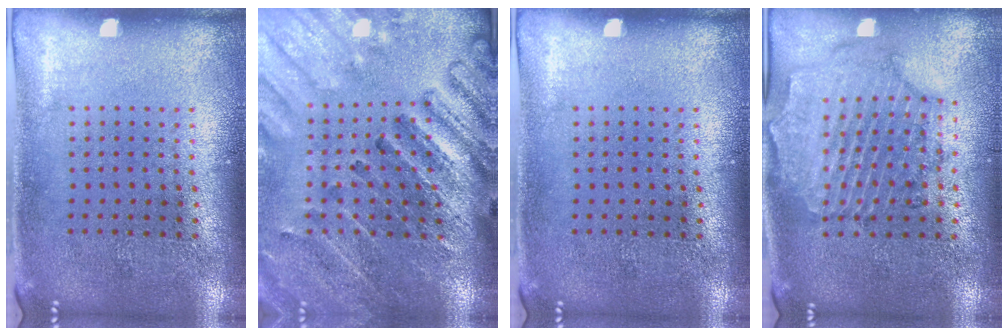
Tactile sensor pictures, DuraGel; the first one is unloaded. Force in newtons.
{"total": 2.7, "press": 2.7, "slide": 0.3}
{"total": 0.0}
{"total": 0.8, "press": 0.7, "slide": 0.3}